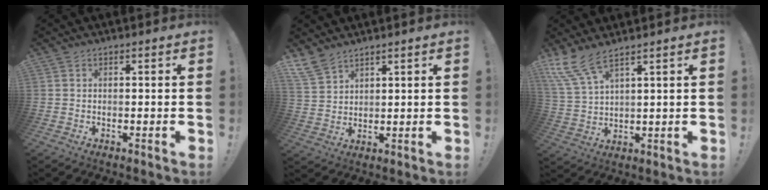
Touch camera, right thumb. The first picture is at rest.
{"total": 6.9, "force": [5.7, 2.8, 2.7], "torque": [-0.065, -0.024, 0.113]}
{"total": 8.3, "force": [6.3, 1.8, 5.0], "torque": [-0.116, -0.023, 0.125]}